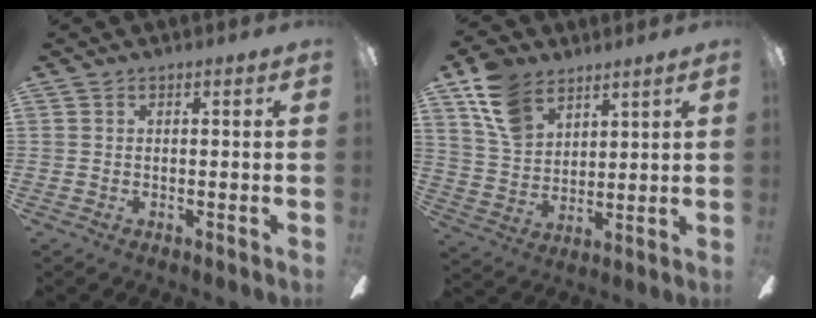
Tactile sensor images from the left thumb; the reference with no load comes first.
{"total": 12.0, "force": [8.2, 7.0, 5.1], "torque": [-0.113, -0.025, 0.164]}